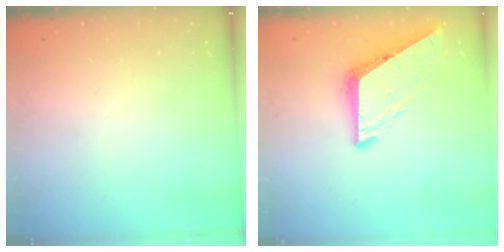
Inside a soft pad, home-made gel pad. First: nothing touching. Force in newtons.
{"total": 7.8, "press": 7.8, "slide": 0.6}